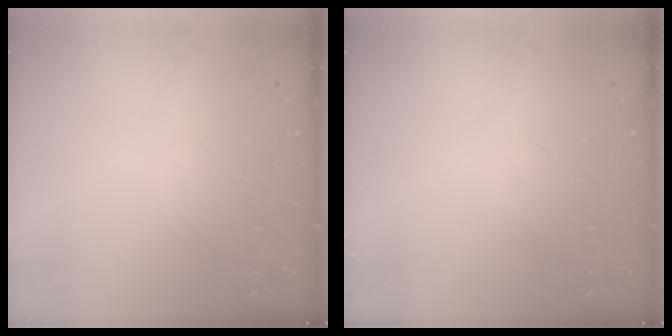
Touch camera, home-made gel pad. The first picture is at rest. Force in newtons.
{"total": 0.0}